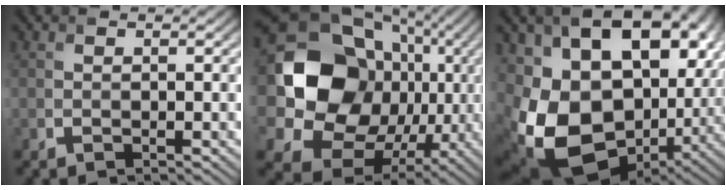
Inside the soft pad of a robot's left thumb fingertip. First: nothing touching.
{"total": 19.1, "force": [0.8, 15.7, 10.8], "torque": [-0.232, -0.019, 0.021]}
{"total": 21.8, "force": [-0.4, 15.1, 15.7], "torque": [-0.325, -0.054, 0.034]}